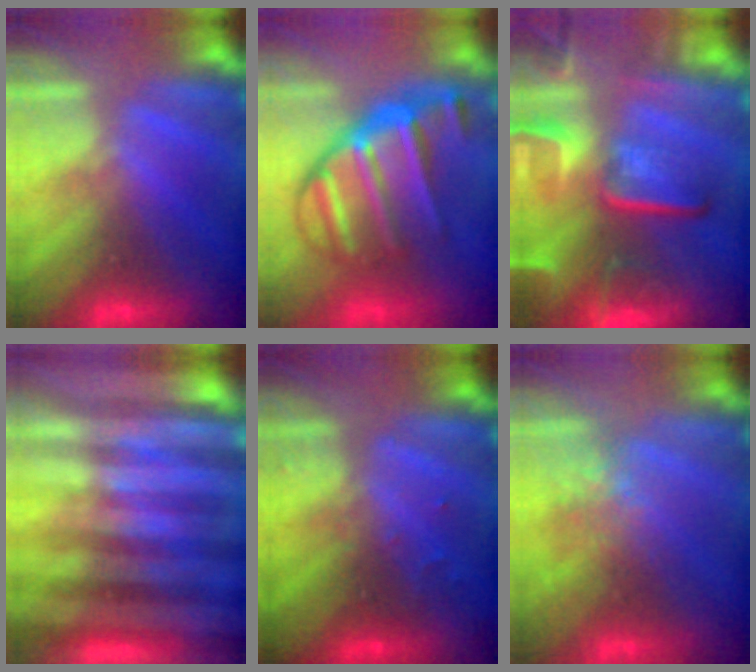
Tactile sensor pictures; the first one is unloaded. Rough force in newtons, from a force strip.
{"total": 7.1}
{"total": 9.3}
{"total": 7.3}
{"total": 3.2}
{"total": 2.9}